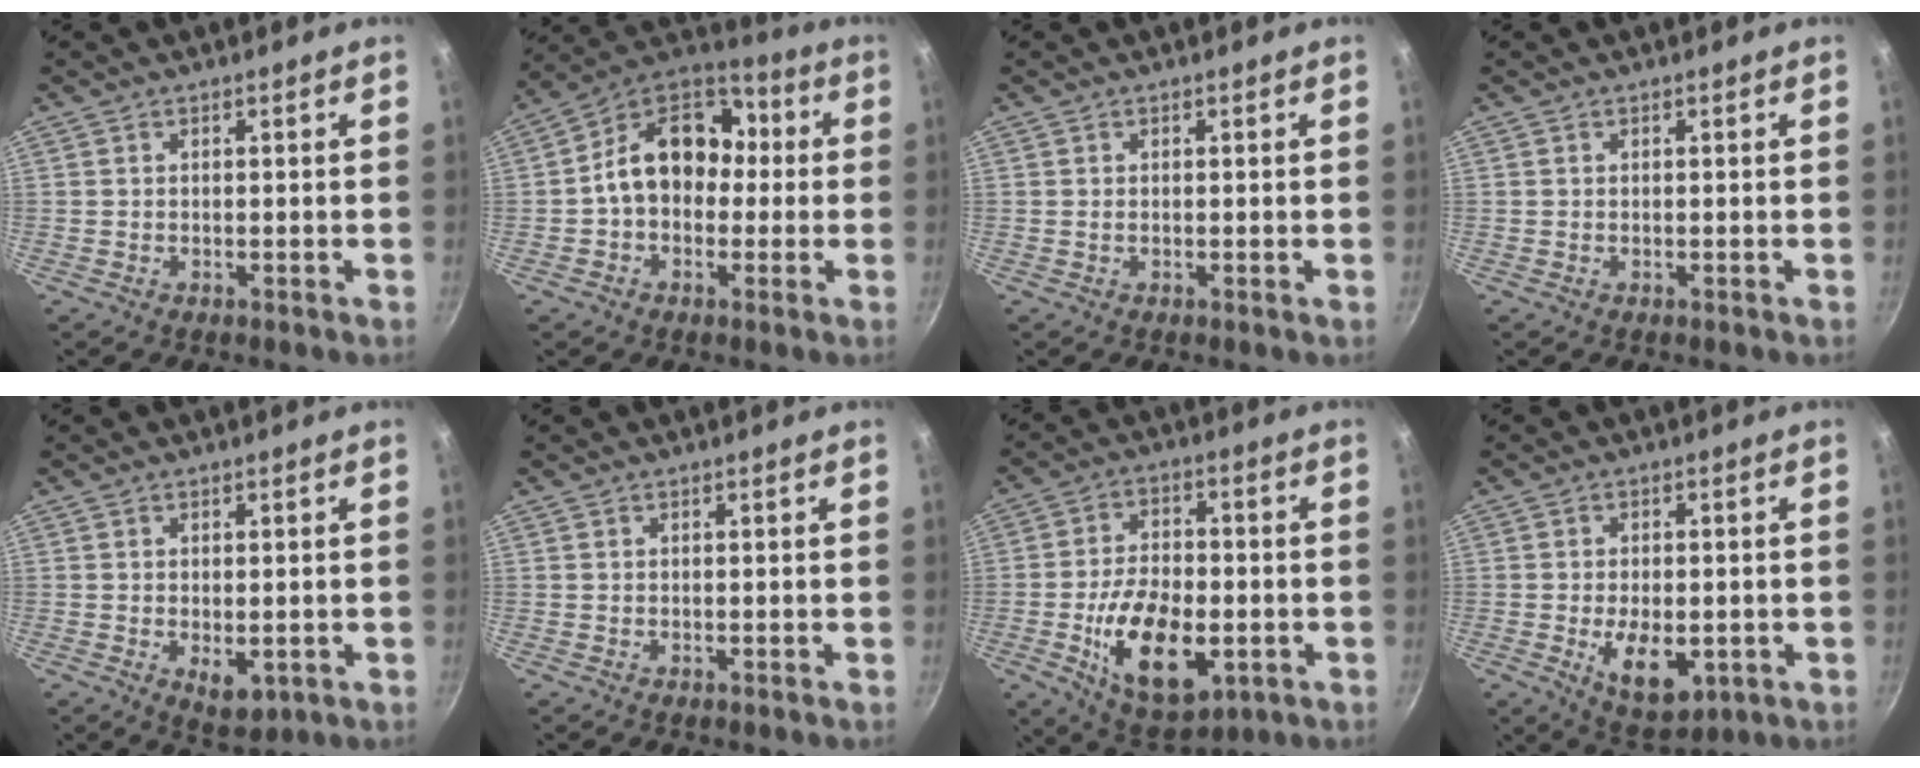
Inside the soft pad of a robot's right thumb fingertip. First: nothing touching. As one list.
[{"total": 15.7, "force": [0.5, 11.6, 10.6], "torque": [-0.120, 0.044, -0.015]}, {"total": 0.0}, {"total": 0.0}, {"total": 4.9, "force": [-1.0, 2.8, 3.9], "torque": [-0.051, -0.009, -0.004]}, {"total": 0.0}, {"total": 17.0, "force": [-4.3, 9.3, 13.6], "torque": [-0.212, 0.012, -0.060]}, {"total": 9.9, "force": [-2.3, 5.5, 7.9], "torque": [-0.104, -0.005, -0.021]}]